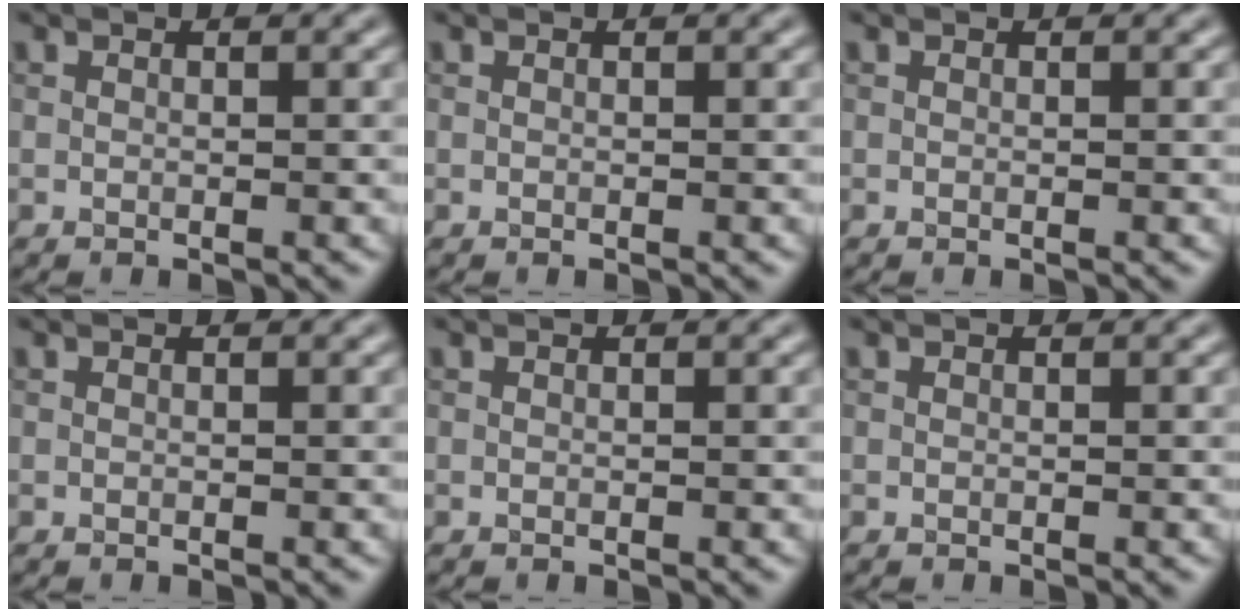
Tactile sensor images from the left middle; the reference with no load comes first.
{"total": 0.0}
{"total": 0.0}
{"total": 0.0}
{"total": 0.0}
{"total": 0.0}